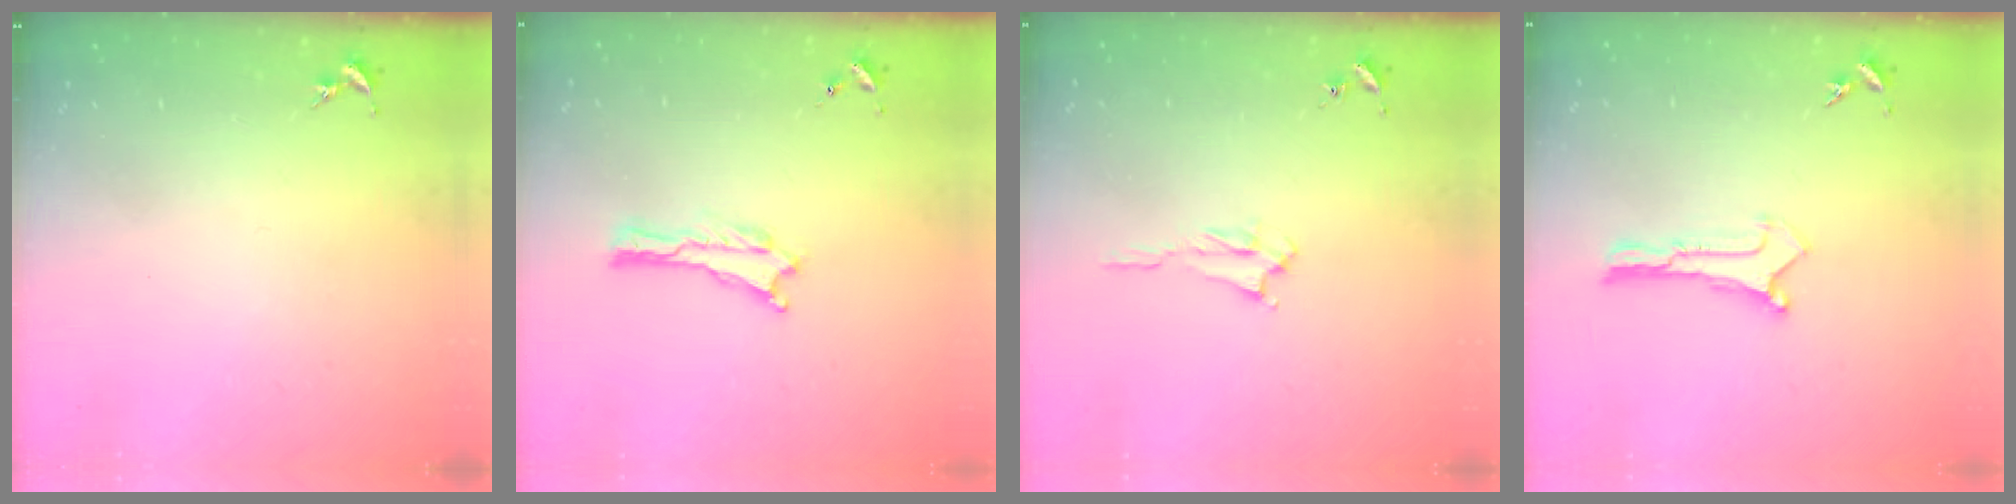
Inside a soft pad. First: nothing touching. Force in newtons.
{"total": 0.0}
{"total": 2.1, "press": 2.0, "slide": 0.3}
{"total": 0.0}